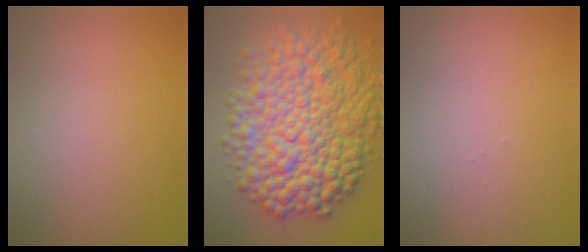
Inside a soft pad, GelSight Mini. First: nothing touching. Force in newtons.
{"total": 11.7, "press": 11.7, "slide": 0.2}
{"total": 0.0}